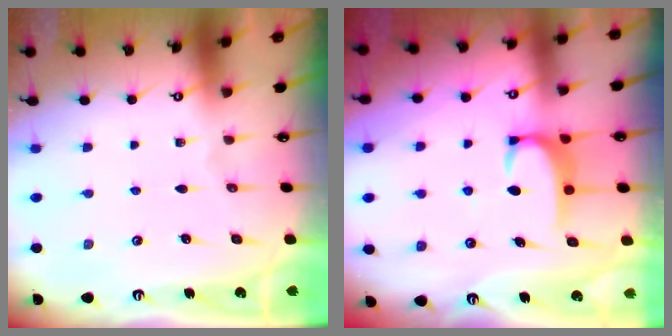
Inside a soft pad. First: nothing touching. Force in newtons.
{"total": 2.8, "press": 2.8, "slide": 0.5}